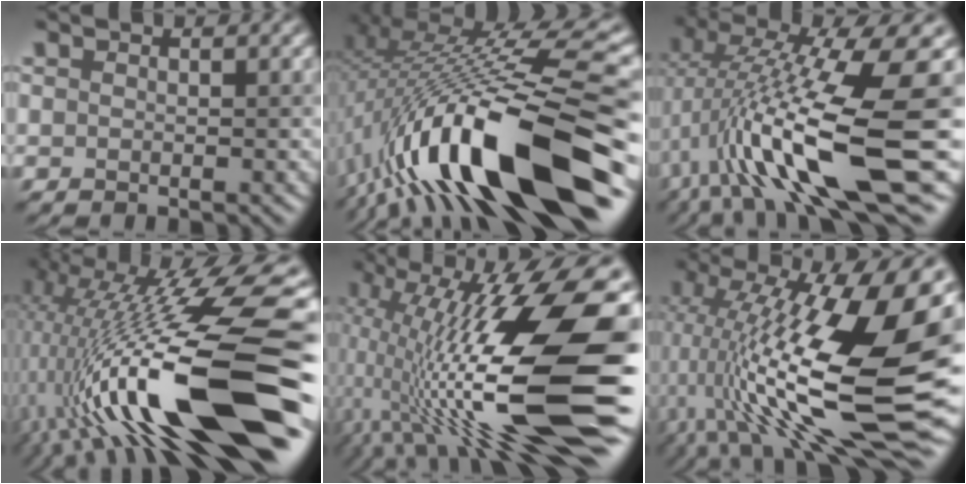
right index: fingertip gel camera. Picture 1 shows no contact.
{"total": 17.3, "force": [-4.9, 4.3, 16.0], "torque": [-0.265, 0.030, -0.091]}
{"total": 13.6, "force": [-0.9, 2.5, 13.3], "torque": [-0.229, 0.004, -0.008]}
{"total": 18.0, "force": [-3.4, 5.2, 16.9], "torque": [-0.308, 0.019, -0.067]}
{"total": 18.8, "force": [-1.1, 5.9, 17.8], "torque": [-0.327, 0.014, -0.029]}
{"total": 18.5, "force": [-0.3, 7.3, 17.0], "torque": [-0.311, 0.001, -0.008]}